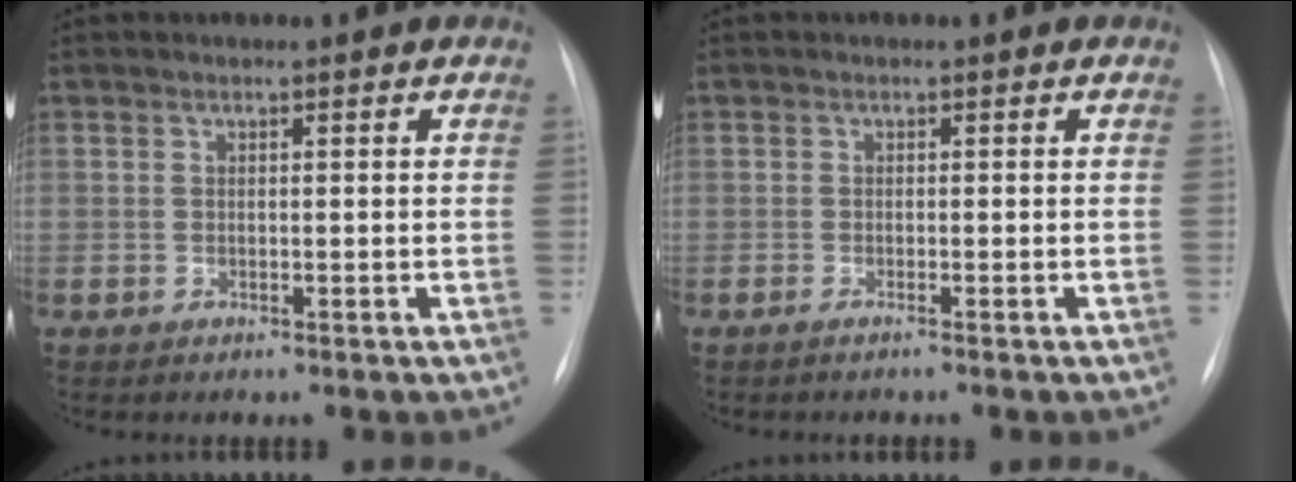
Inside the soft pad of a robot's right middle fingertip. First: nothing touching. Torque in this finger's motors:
{"motor_torque": [0.80, -1.04, 0.05, 0.00]}